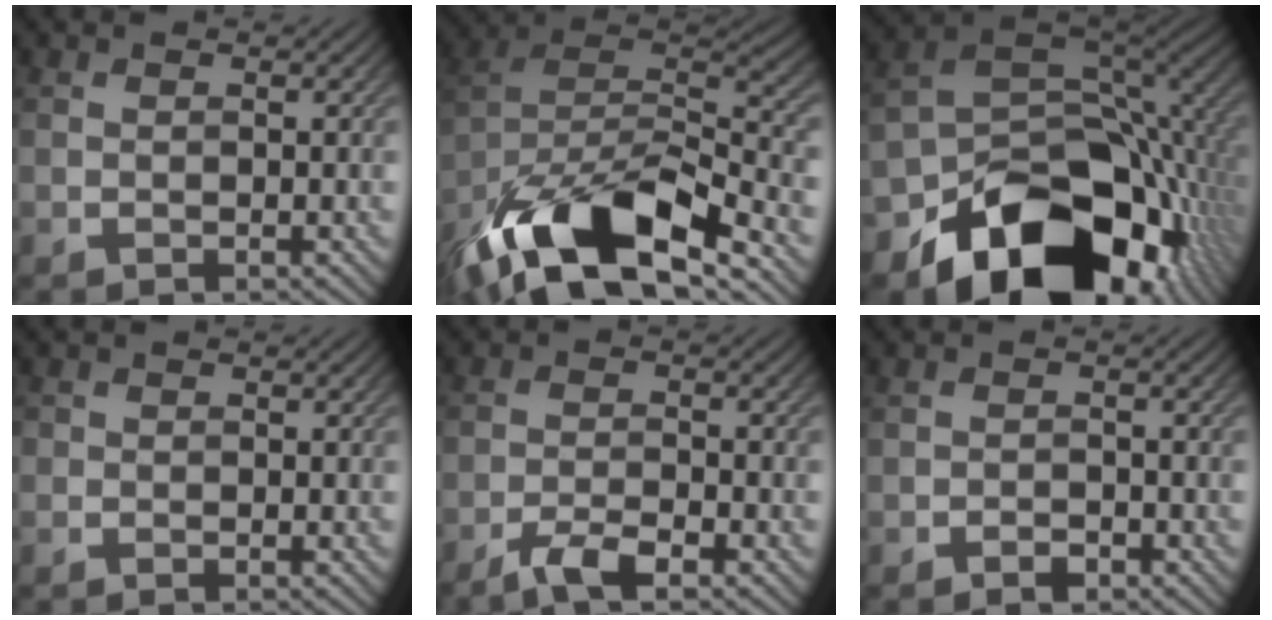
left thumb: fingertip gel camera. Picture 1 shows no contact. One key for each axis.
{"total": 18.0, "fx": -11.1, "fy": 7.1, "fz": 12.2, "tx": -0.252, "ty": -0.021, "tz": -0.192}
{"total": 17.4, "fx": -8.4, "fy": 11.4, "fz": 10.1, "tx": -0.175, "ty": -0.048, "tz": -0.114}
{"total": 0.7, "fx": -0.1, "fy": 0.7, "fz": 0.0, "tx": 0.004, "ty": -0.001, "tz": -0.005}
{"total": 4.0, "fx": -2.9, "fy": 0.7, "fz": 2.6, "tx": -0.055, "ty": 0.002, "tz": -0.059}
{"total": 1.1, "fx": -0.8, "fy": 0.7, "fz": 0.3, "tx": 0.002, "ty": 0.002, "tz": -0.013}